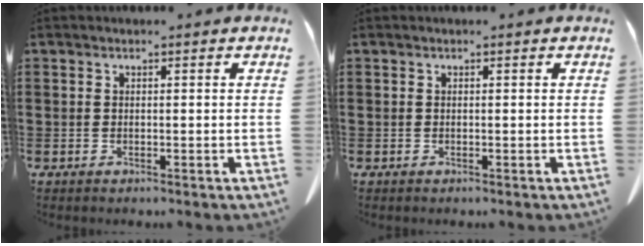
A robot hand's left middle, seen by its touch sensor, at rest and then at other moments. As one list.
[{"total": 0.0}]